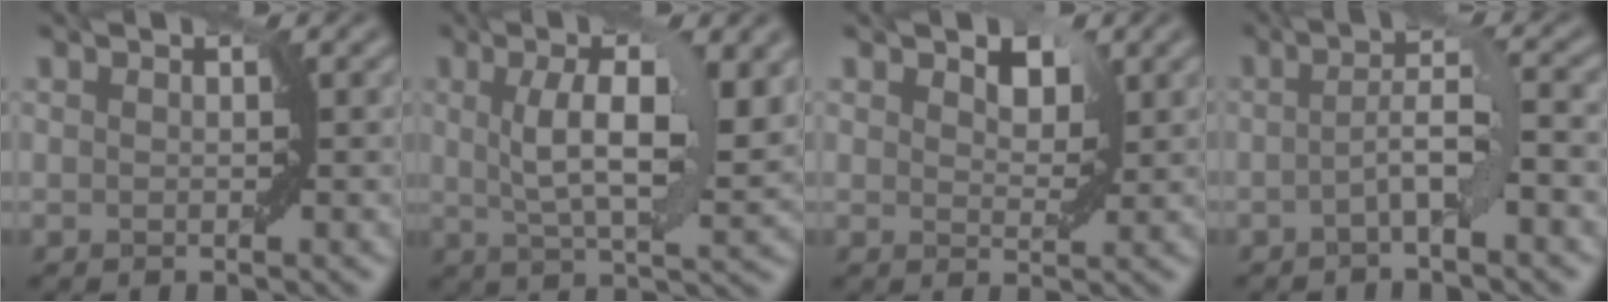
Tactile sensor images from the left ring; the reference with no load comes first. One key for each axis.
{"total": 8.1, "fx": 2.0, "fy": 2.6, "fz": 7.4, "tx": -0.121, "ty": 0.002, "tz": 0.032}
{"total": 2.1, "fx": 1.2, "fy": 1.1, "fz": 1.4, "tx": -0.023, "ty": -0.003, "tz": 0.020}
{"total": 3.6, "fx": -1.0, "fy": 0.4, "fz": 3.5, "tx": -0.058, "ty": 0.015, "tz": -0.024}